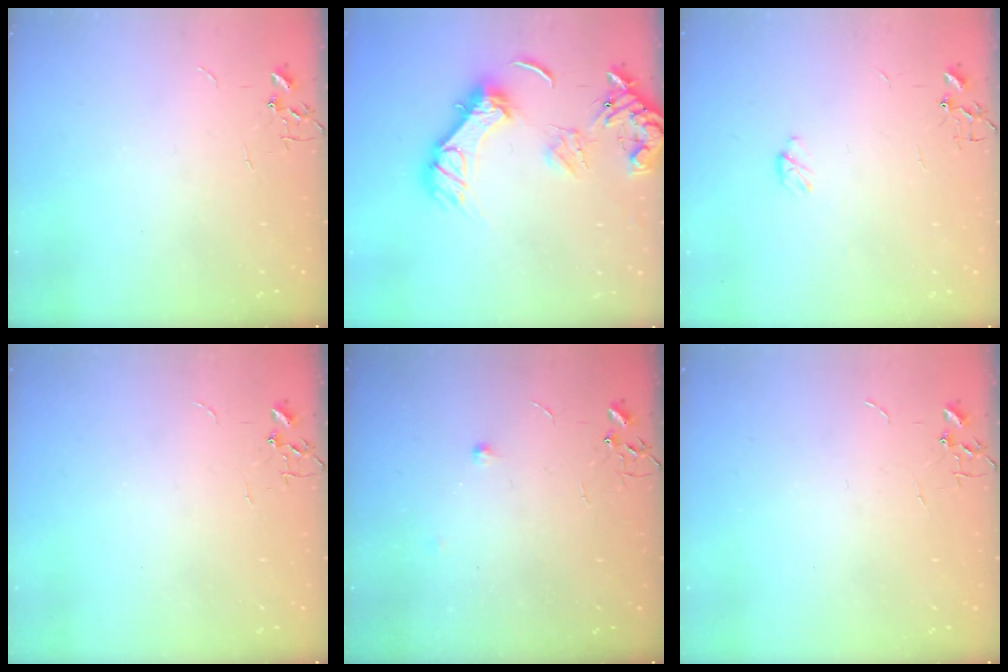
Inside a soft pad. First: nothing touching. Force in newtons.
{"total": 15.8, "press": 15.7, "slide": 1.6}
{"total": 3.9, "press": 3.8, "slide": 0.5}
{"total": 0.0}
{"total": 6.1, "press": 6.0, "slide": 0.9}
{"total": 0.0}